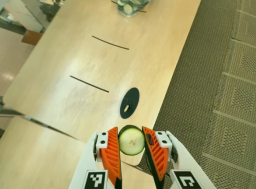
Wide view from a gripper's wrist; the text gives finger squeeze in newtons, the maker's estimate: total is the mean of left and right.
{"total": 8.5, "left": 8.3, "right": 8.7}